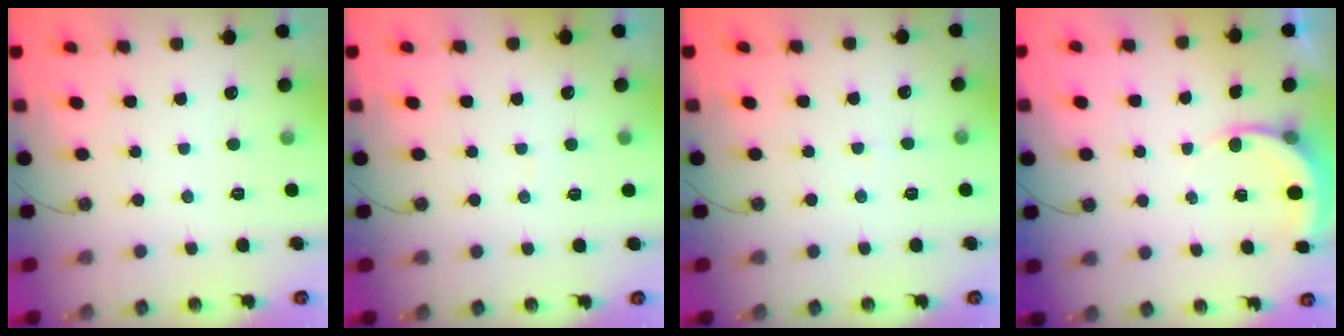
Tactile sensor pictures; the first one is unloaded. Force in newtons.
{"total": 4.1, "press": 4.0, "slide": 1.0}
{"total": 4.2, "press": 4.1, "slide": 0.4}
{"total": 4.8, "press": 4.8, "slide": 0.3}